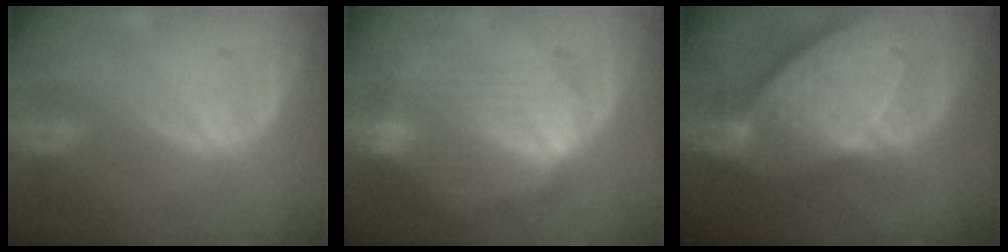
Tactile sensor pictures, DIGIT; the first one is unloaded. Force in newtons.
{"total": 7.3, "press": 7.0, "slide": 1.8}
{"total": 10.7, "press": 9.4, "slide": 5.1}